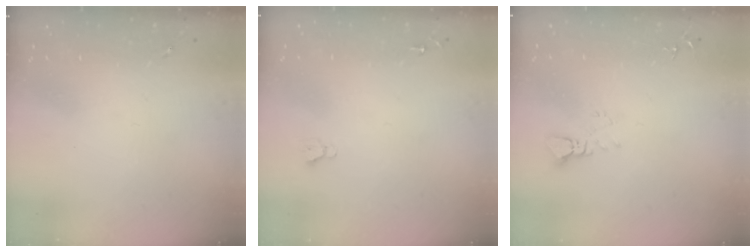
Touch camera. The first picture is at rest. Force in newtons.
{"total": 2.7, "press": 2.7, "slide": 0.0}
{"total": 3.4, "press": 3.4, "slide": 0.2}